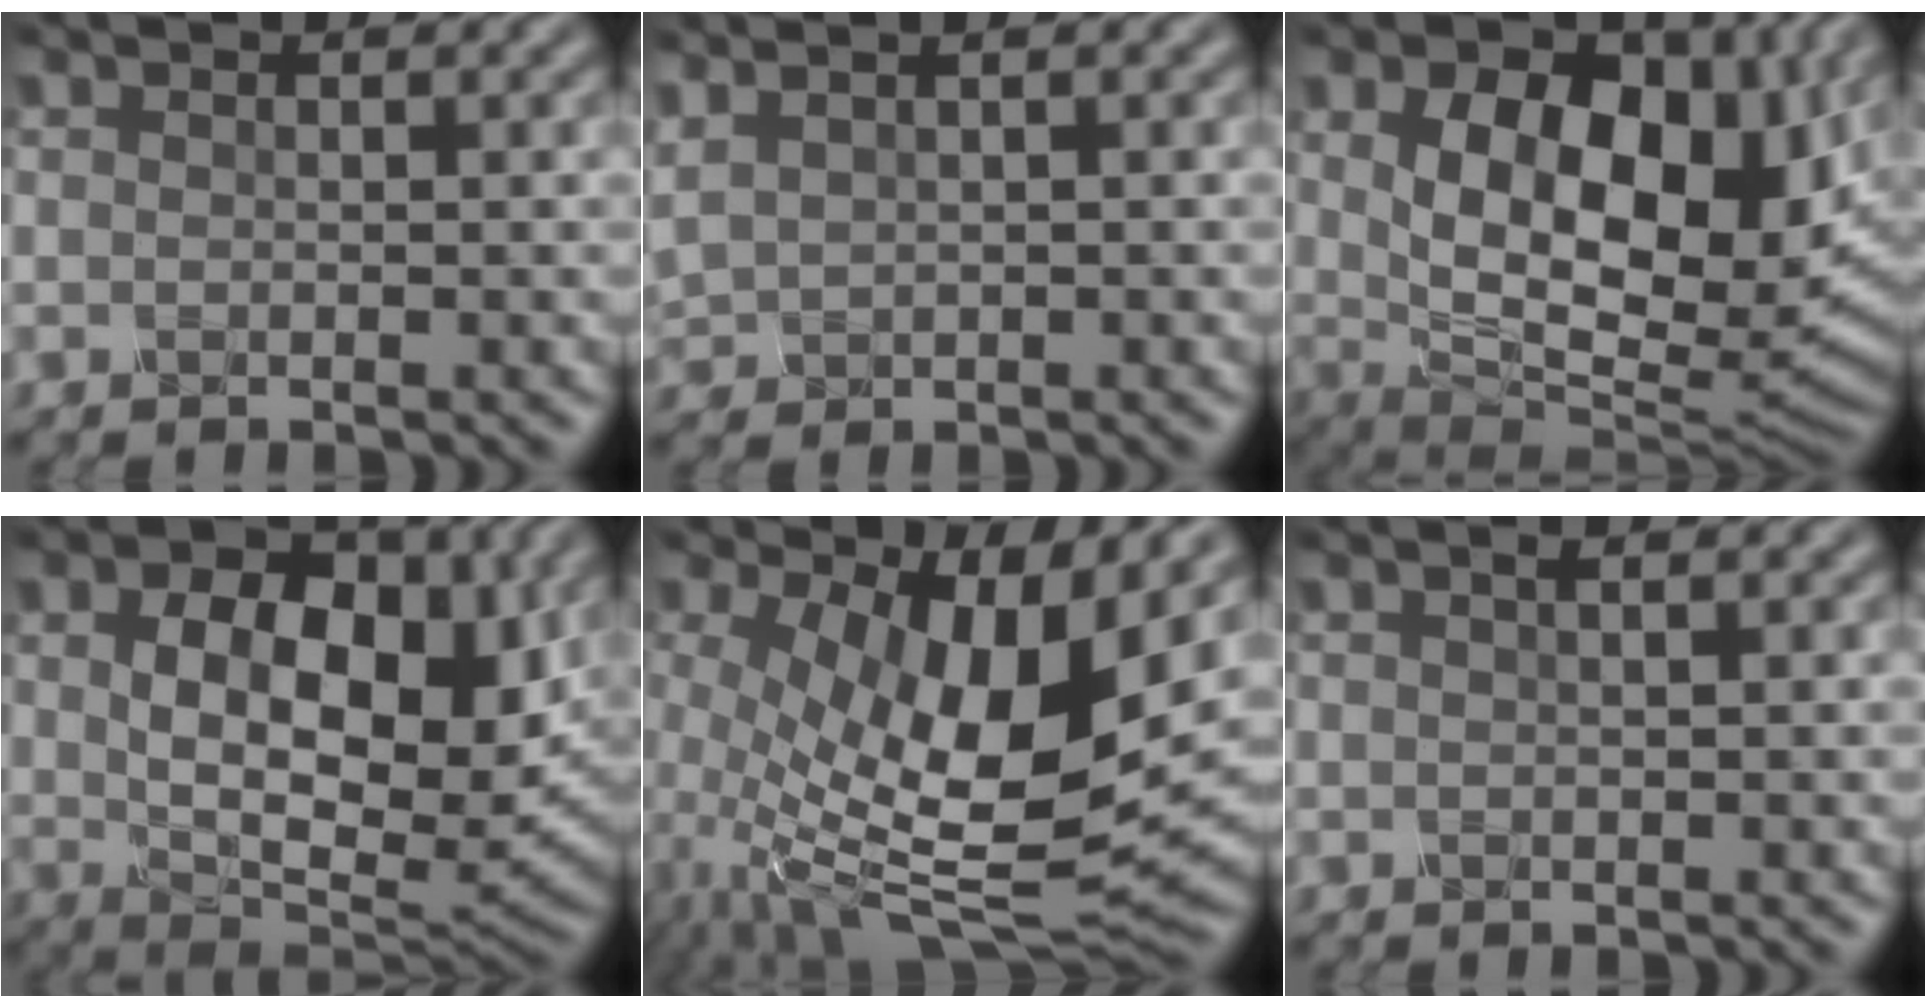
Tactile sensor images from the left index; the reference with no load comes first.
{"total": 2.4, "force": [1.7, 0.9, 1.4], "torque": [-0.052, 0.022, 0.036]}
{"total": 15.1, "force": [2.9, 8.9, 11.9], "torque": [-0.178, -0.007, 0.057]}
{"total": 11.9, "force": [2.1, 7.3, 9.1], "torque": [-0.160, -0.016, 0.045]}
{"total": 13.1, "force": [0.5, 5.4, 11.9], "torque": [-0.223, -0.020, 0.010]}
{"total": 2.1, "force": [0.9, 0.8, 1.7], "torque": [-0.008, 0.007, -0.009]}